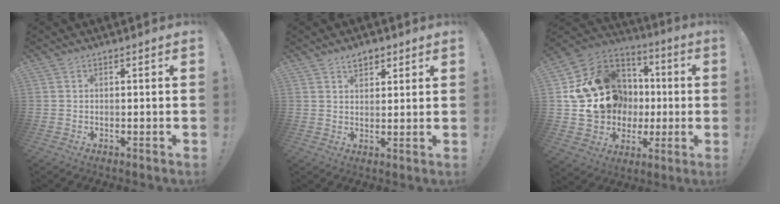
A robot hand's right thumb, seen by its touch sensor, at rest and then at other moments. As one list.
[{"total": 4.1, "force": [2.8, 2.5, 1.6], "torque": [-0.021, -0.007, 0.049]}, {"total": 19.1, "force": [2.8, 17.1, 8.0], "torque": [-0.122, -0.009, 0.095]}]